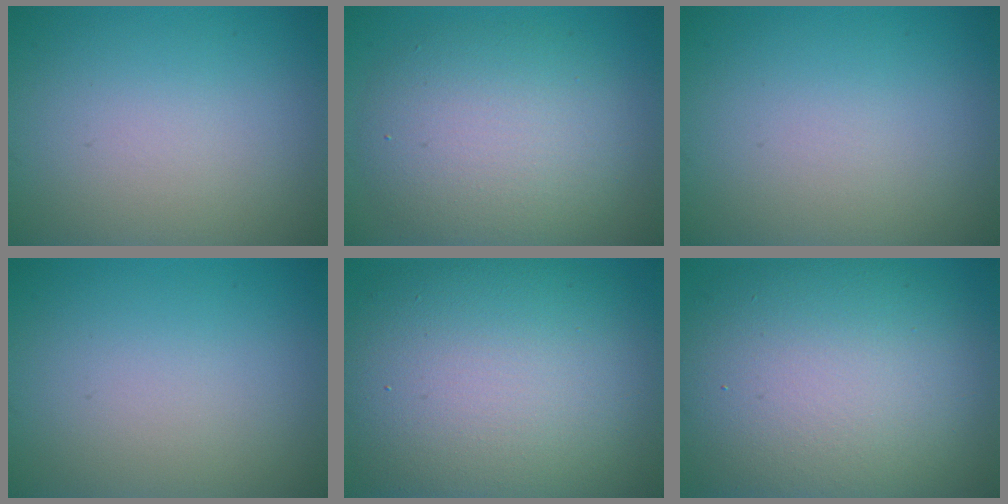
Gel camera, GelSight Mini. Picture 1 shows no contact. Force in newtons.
{"total": 6.7, "press": 6.7, "slide": 0.3}
{"total": 0.0}
{"total": 0.0}
{"total": 14.1, "press": 14.1, "slide": 0.8}
{"total": 13.9, "press": 13.8, "slide": 0.9}